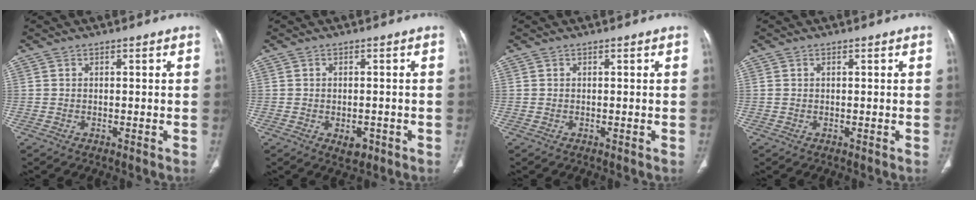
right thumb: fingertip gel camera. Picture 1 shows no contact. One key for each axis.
{"total": 3.3, "fx": -1.3, "fy": 2.1, "fz": 2.2, "tx": -0.019, "ty": 0.004, "tz": -0.010}
{"total": 0.0}
{"total": 0.5, "fx": 0.2, "fy": 0.3, "fz": 0.4, "tx": -0.011, "ty": 0.011, "tz": 0.007}